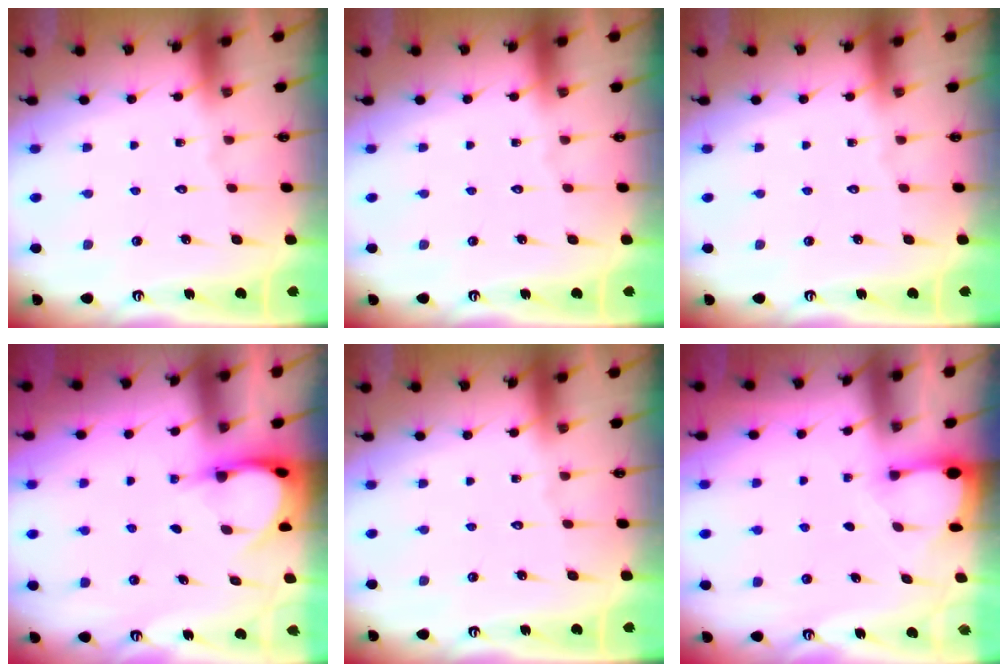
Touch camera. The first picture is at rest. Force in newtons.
{"total": 0.0}
{"total": 0.0}
{"total": 3.7, "press": 3.7, "slide": 0.3}
{"total": 0.0}
{"total": 2.0, "press": 2.0, "slide": 0.4}